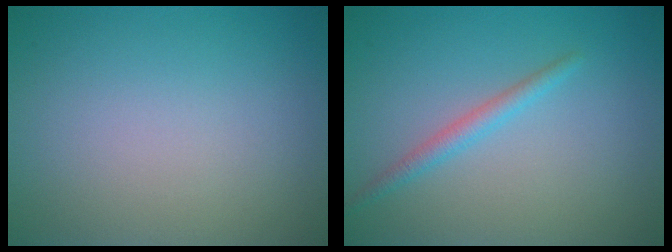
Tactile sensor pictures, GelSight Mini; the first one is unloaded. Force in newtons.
{"total": 1.7, "press": 1.7, "slide": 0.1}